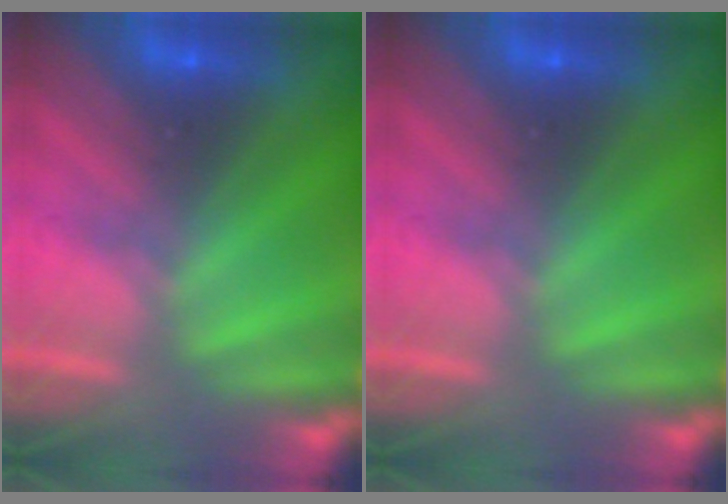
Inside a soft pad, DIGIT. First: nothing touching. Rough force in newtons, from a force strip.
{"total": 0.0}